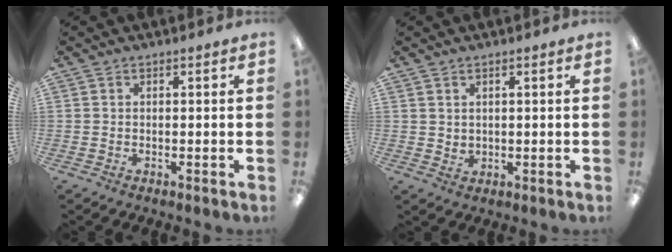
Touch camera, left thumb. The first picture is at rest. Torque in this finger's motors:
{"motor_torque": [-0.27, 0.10, -0.08, -0.12, 0.00]}